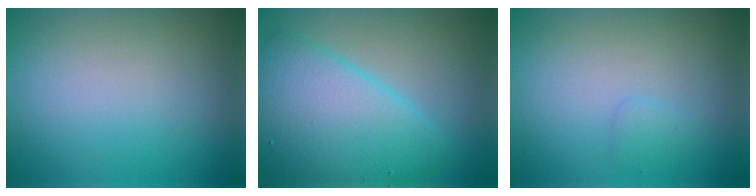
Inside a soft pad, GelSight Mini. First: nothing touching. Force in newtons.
{"total": 7.6, "press": 7.6, "slide": 0.2}
{"total": 0.8, "press": 0.7, "slide": 0.1}